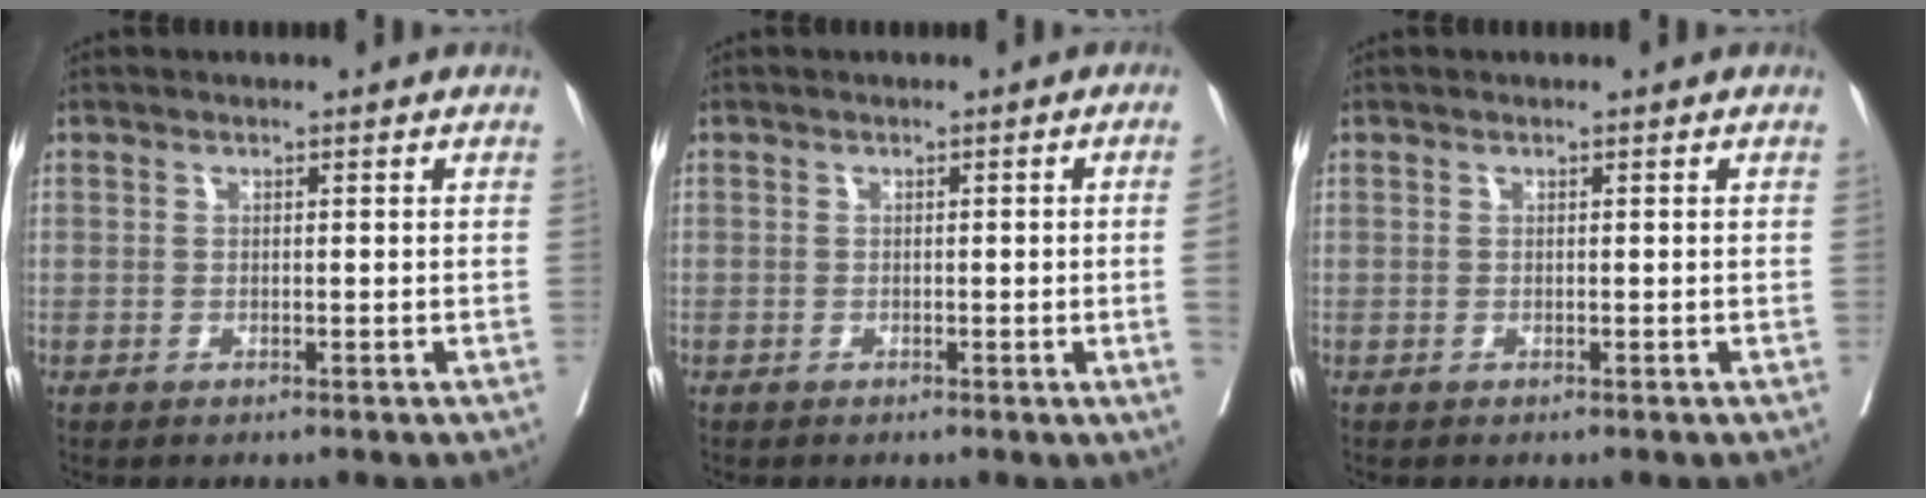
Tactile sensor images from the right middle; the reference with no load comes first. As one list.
[{"total": 2.7, "force": [-0.4, -1.0, 2.5], "torque": [-0.031, -0.004, -0.002]}, {"total": 0.0}]